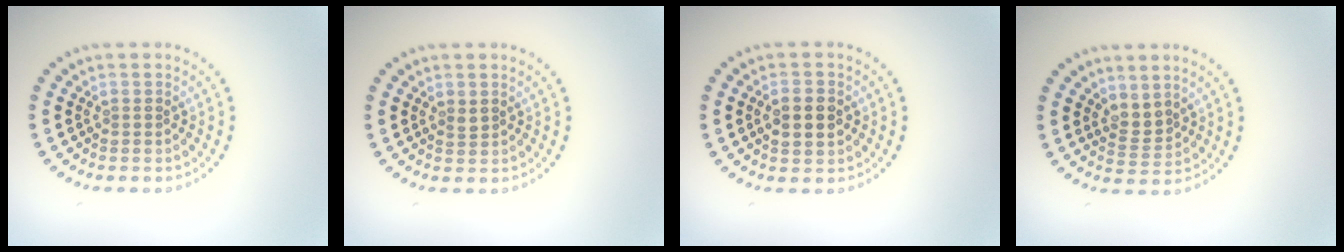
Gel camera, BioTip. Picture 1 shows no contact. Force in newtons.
{"total": 0.7, "press": 0.6, "slide": 0.3}
{"total": 3.0, "press": 3.0, "slide": 0.1}
{"total": 1.9, "press": 1.4, "slide": 1.3}